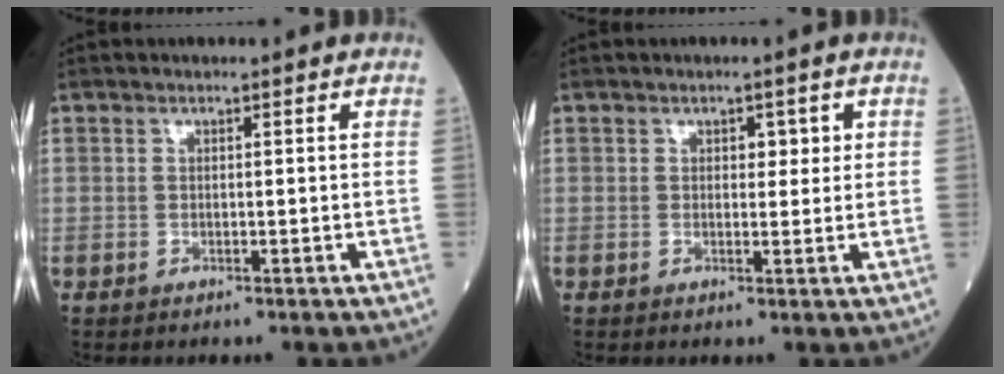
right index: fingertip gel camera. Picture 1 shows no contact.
{"total": 2.2, "force": [0.7, 1.4, 1.6], "torque": [-0.013, 0.003, 0.007]}